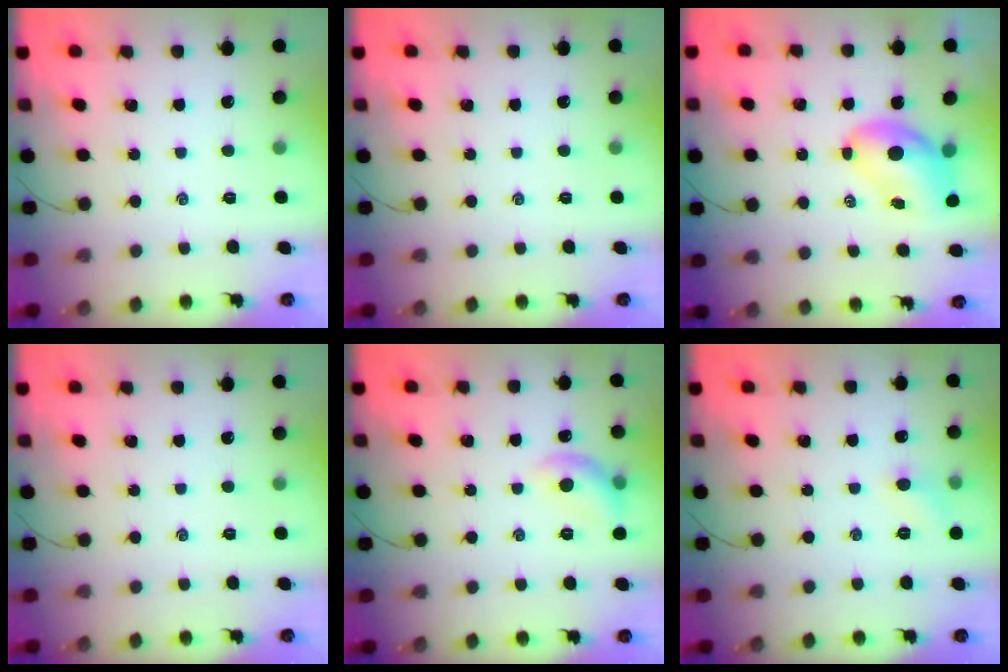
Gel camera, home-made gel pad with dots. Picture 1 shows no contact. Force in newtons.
{"total": 0.0}
{"total": 7.9, "press": 7.7, "slide": 1.7}
{"total": 0.0}
{"total": 8.5, "press": 8.4, "slide": 0.7}
{"total": 5.2, "press": 4.9, "slide": 1.6}